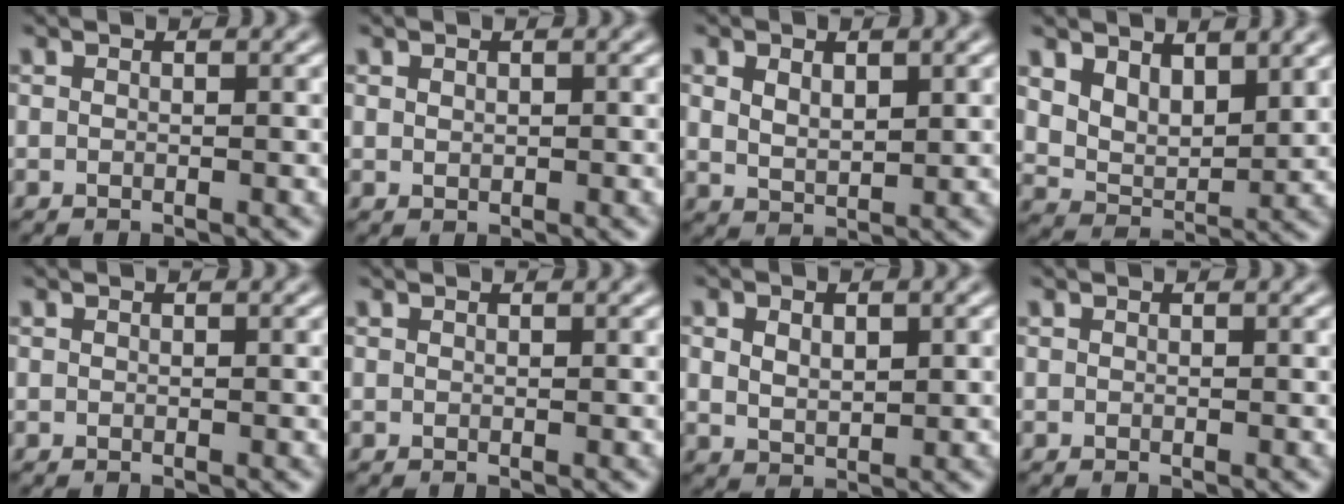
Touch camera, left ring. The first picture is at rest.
{"total": 0.6, "force": [0.2, 0.5, 0.3], "torque": [-0.006, -0.003, 0.005]}
{"total": 2.9, "force": [1.0, 1.6, 2.2], "torque": [-0.046, -0.004, 0.024]}
{"total": 4.2, "force": [2.3, 2.5, 2.5], "torque": [-0.056, -0.018, 0.043]}
{"total": 0.0}
{"total": 0.0}
{"total": 2.9, "force": [0.8, 1.8, 2.2], "torque": [-0.044, -0.003, 0.019]}
{"total": 0.0}